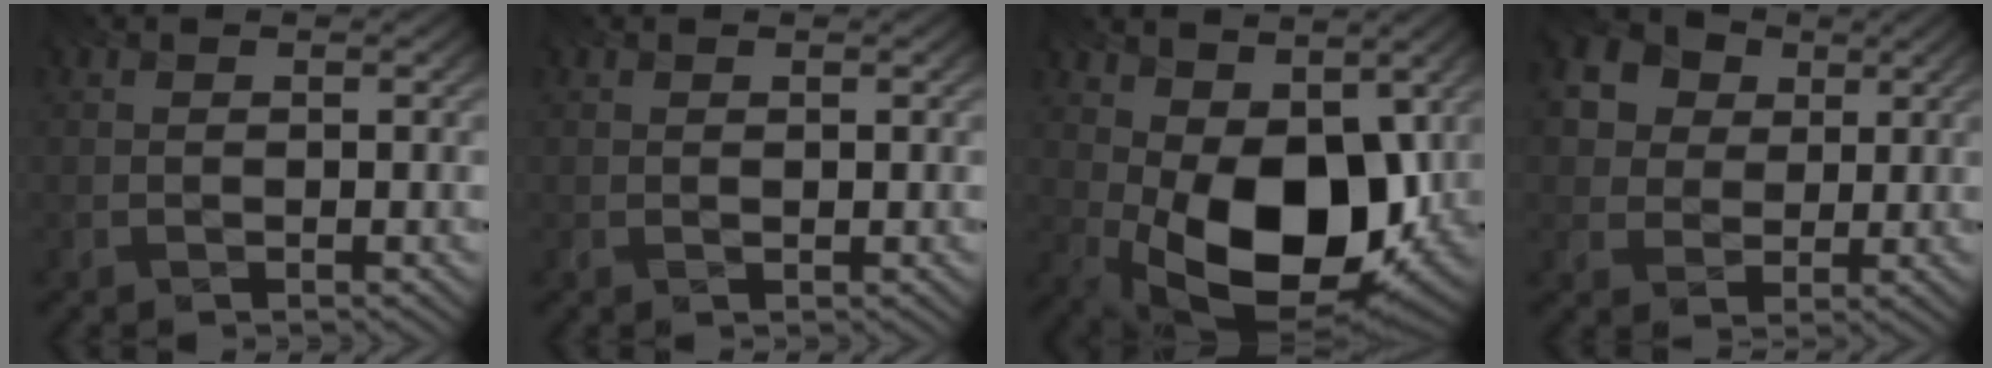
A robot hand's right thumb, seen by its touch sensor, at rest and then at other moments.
{"total": 0.0}
{"total": 15.6, "force": [0.5, 9.4, 12.4], "torque": [-0.202, -0.034, 0.027]}
{"total": 11.1, "force": [4.4, 9.1, 4.5], "torque": [-0.158, 0.024, 0.086]}